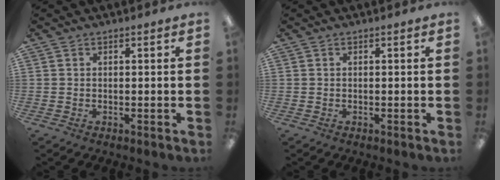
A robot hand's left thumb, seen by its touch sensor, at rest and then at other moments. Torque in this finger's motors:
{"motor_torque": [0.01, 0.00, 0.14, -0.01, 0.00]}